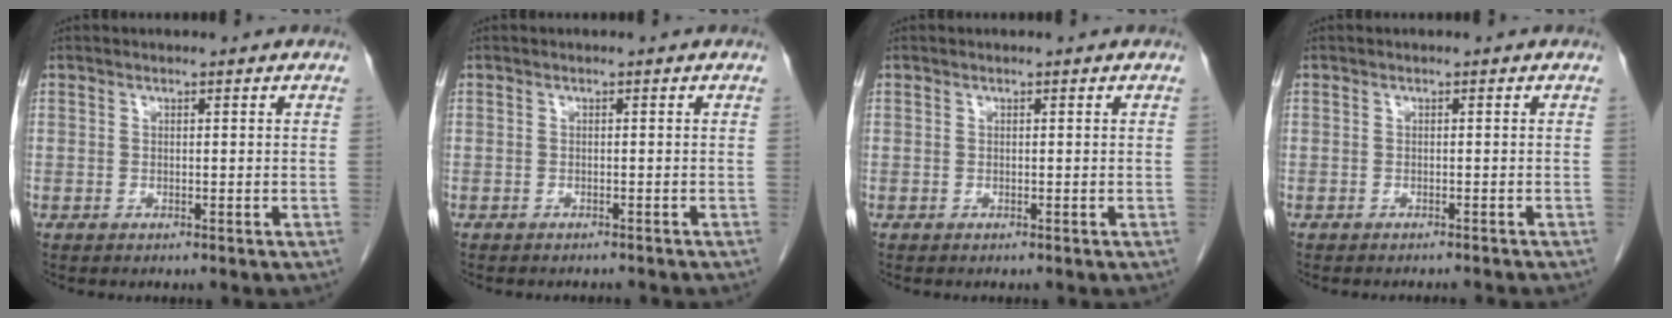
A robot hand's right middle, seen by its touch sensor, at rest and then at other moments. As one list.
[{"total": 3.7, "force": [-3.4, 0.9, 1.1], "torque": [-0.010, -0.003, -0.039]}, {"total": 0.0}, {"total": 3.6, "force": [-3.5, 0.2, 0.9], "torque": [-0.007, -0.011, -0.040]}]